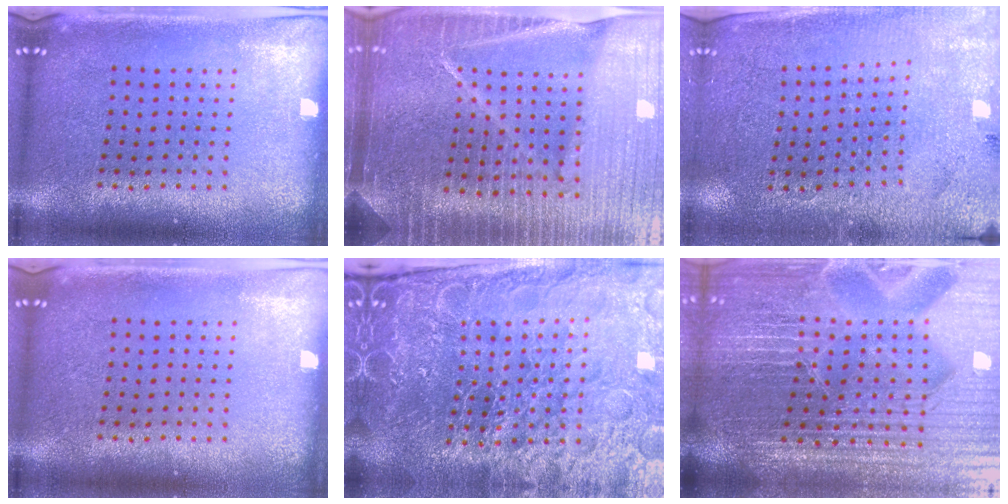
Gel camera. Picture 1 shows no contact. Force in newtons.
{"total": 5.9, "press": 5.1, "slide": 2.8}
{"total": 2.8, "press": 2.8, "slide": 0.5}
{"total": 0.0}
{"total": 6.3, "press": 5.6, "slide": 3.0}
{"total": 6.5, "press": 5.8, "slide": 2.9}